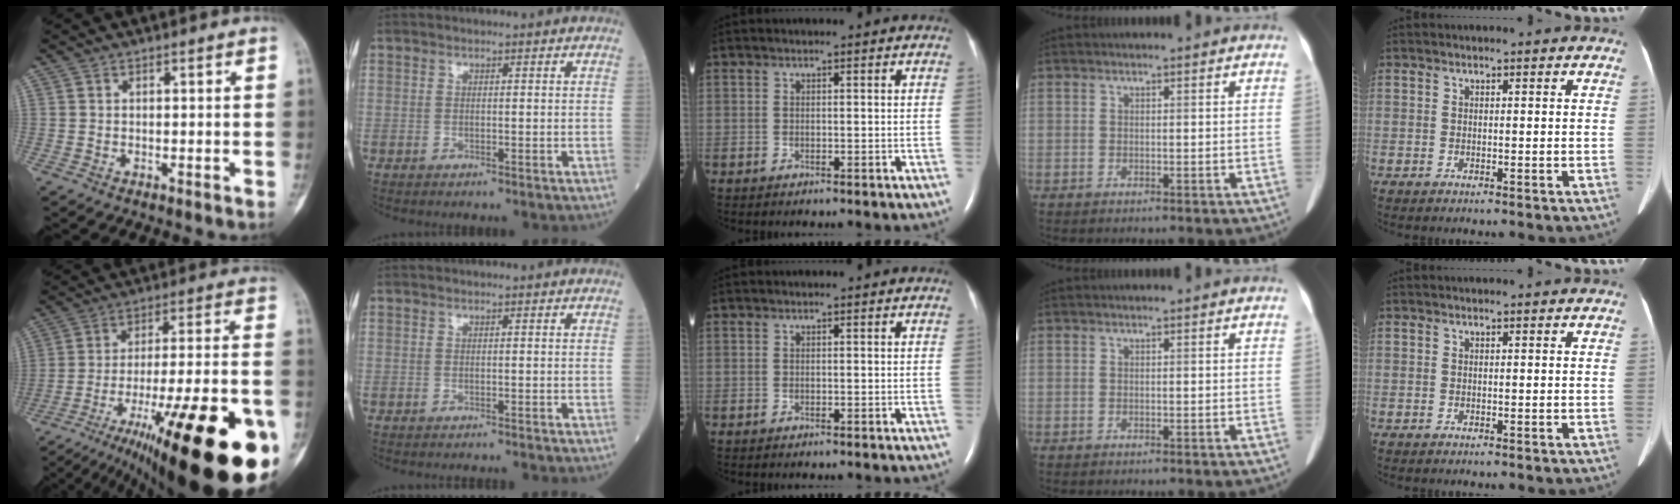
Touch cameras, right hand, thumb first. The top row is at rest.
{"thumb": {"total": 34.9, "force": [-17.2, 8.5, 29.1], "torque": [-0.375, 0.040, -0.262]}, "index": {"total": 1.3, "force": [-1.2, -0.2, 0.3], "torque": [-0.001, 0.000, -0.016]}}